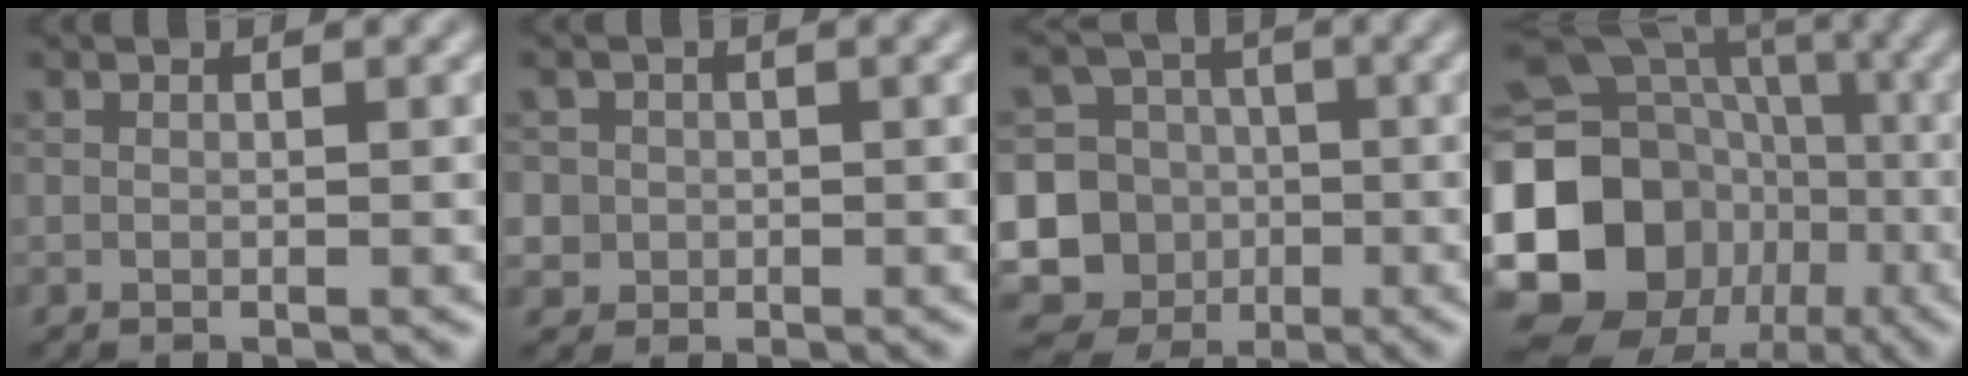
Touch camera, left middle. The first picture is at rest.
{"total": 2.4, "force": [0.1, 2.3, 0.4], "torque": [0.003, 0.008, 0.004]}
{"total": 14.5, "force": [-3.7, 13.8, 2.7], "torque": [-0.091, -0.011, -0.073]}
{"total": 21.5, "force": [-5.0, 18.9, 8.9], "torque": [-0.202, -0.004, -0.109]}